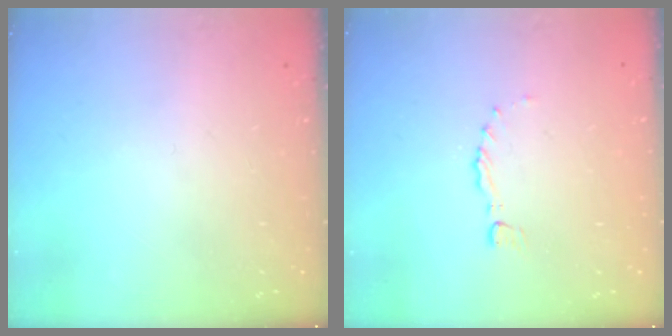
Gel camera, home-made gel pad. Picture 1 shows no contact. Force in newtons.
{"total": 0.0}